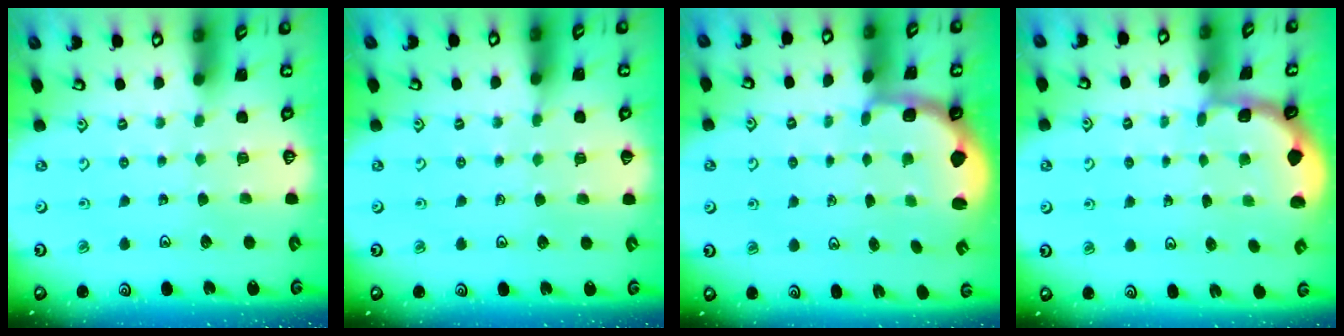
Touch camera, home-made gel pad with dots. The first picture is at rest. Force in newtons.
{"total": 1.9, "press": 1.9, "slide": 0.3}
{"total": 2.4, "press": 1.1, "slide": 2.1}
{"total": 1.7, "press": 1.7, "slide": 0.4}